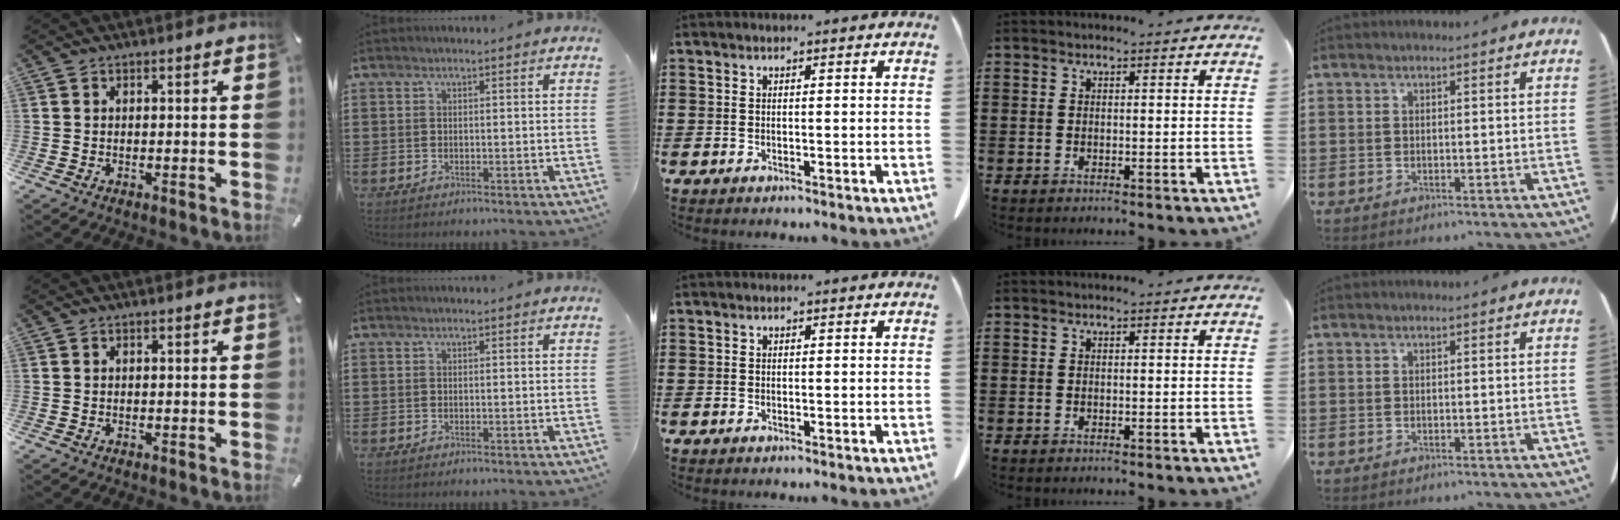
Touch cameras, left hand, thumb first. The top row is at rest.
{}